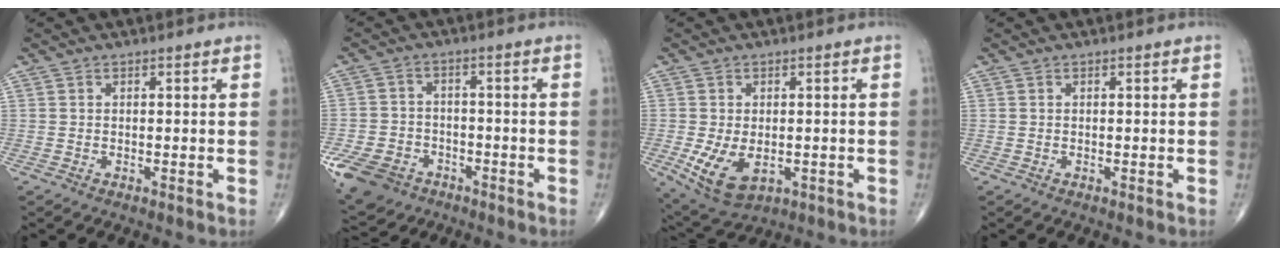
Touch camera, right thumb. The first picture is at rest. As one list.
[{"total": 10.7, "force": [-5.6, 7.9, 4.5], "torque": [-0.090, 0.022, -0.092]}, {"total": 8.6, "force": [-2.0, 5.2, 6.6], "torque": [-0.118, -0.011, -0.019]}, {"total": 0.0}]